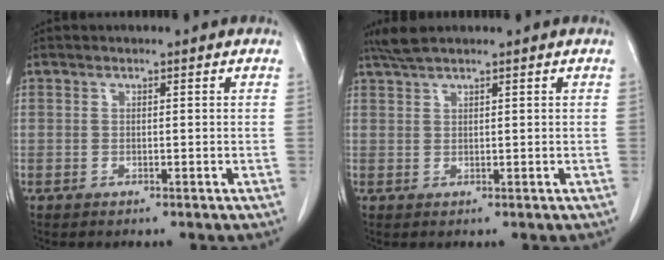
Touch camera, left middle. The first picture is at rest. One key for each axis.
{"total": 2.5, "fx": 2.2, "fy": -0.1, "fz": 1.2, "tx": -0.030, "ty": 0.013, "tz": 0.047}